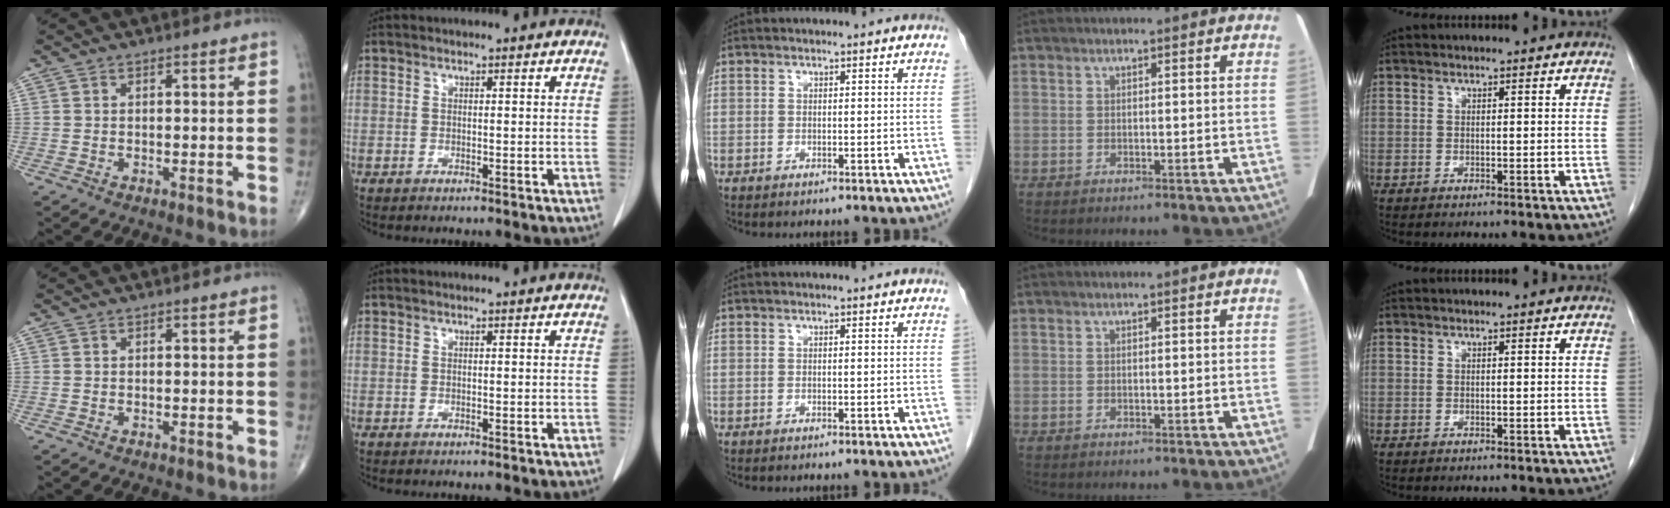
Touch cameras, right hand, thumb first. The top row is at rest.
{}